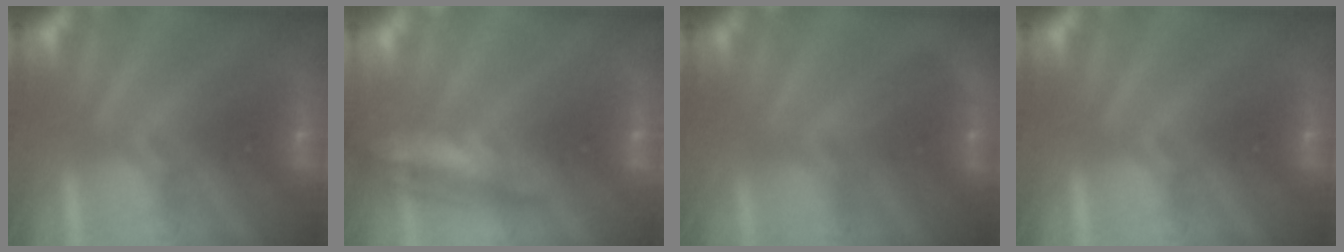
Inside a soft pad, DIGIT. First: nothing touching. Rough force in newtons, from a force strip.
{"total": 2.4}
{"total": 1.7}
{"total": 0.0}